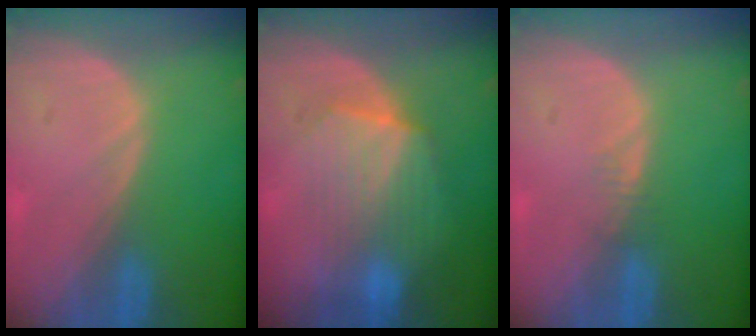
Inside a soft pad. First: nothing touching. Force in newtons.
{"total": 7.1, "press": 7.0, "slide": 1.2}
{"total": 1.3, "press": 1.2, "slide": 0.2}